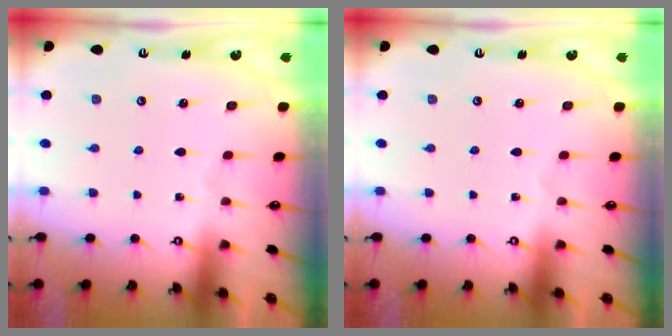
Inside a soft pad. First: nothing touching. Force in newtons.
{"total": 0.0}